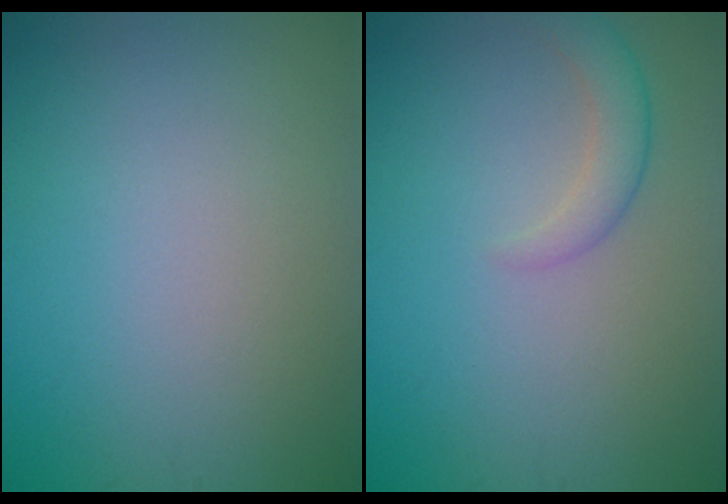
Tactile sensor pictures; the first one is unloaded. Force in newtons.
{"total": 2.3, "press": 2.3, "slide": 0.1}